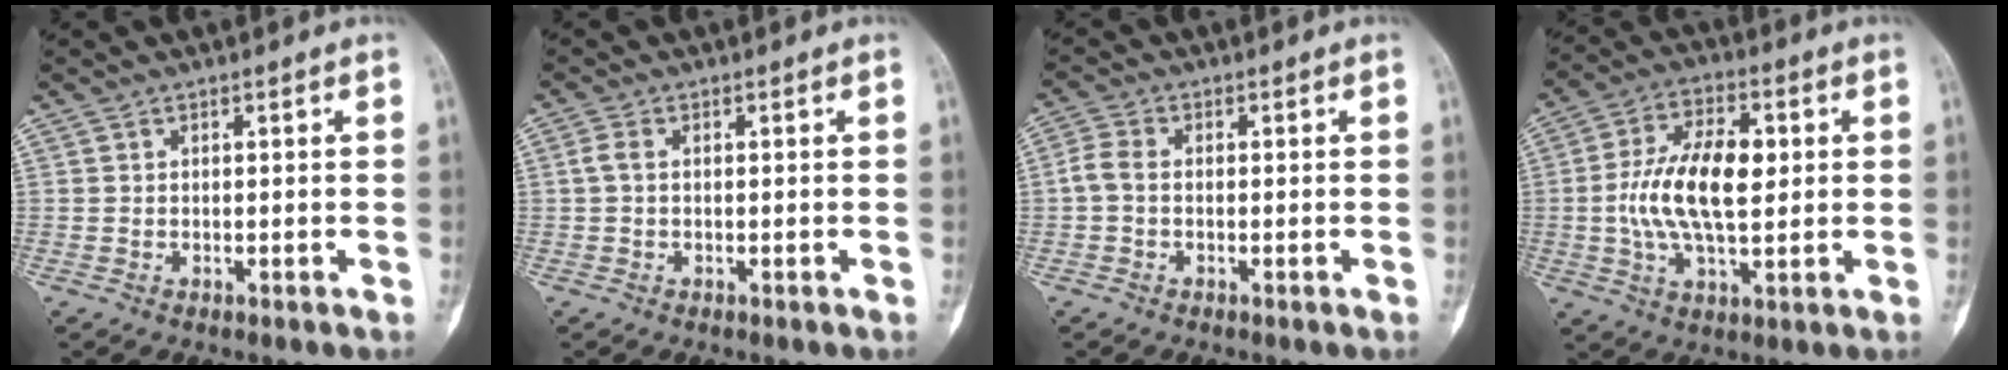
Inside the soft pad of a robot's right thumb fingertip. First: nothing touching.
{"total": 1.7, "force": [0.1, 0.9, 1.4], "torque": [-0.035, 0.001, -0.002]}
{"total": 3.0, "force": [-0.4, 1.8, 2.3], "torque": [-0.055, 0.006, -0.017]}
{"total": 14.2, "force": [0.8, 7.0, 12.3], "torque": [-0.226, 0.011, 0.012]}